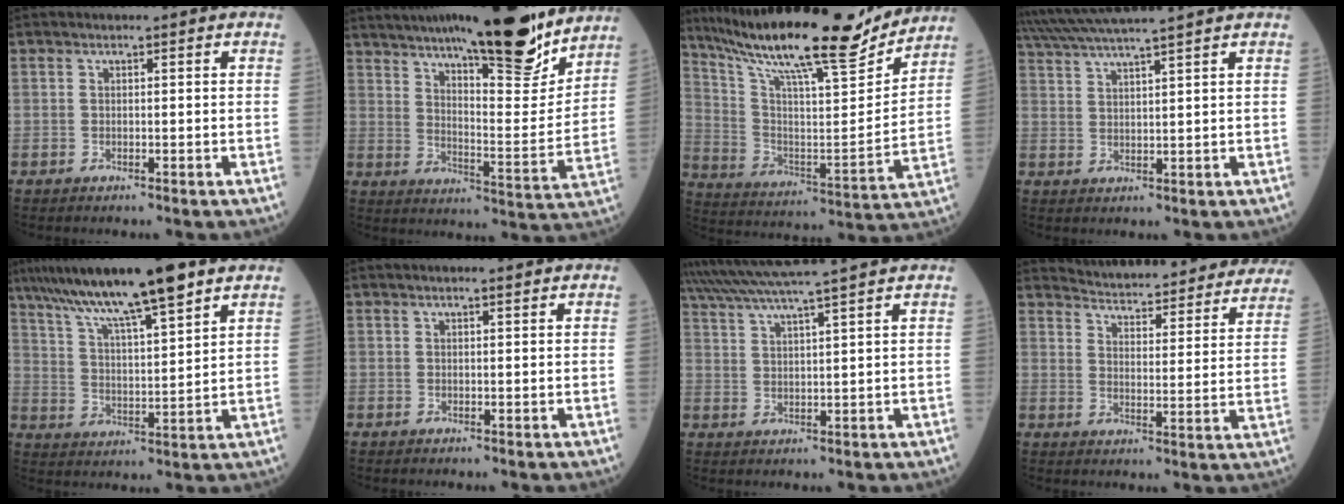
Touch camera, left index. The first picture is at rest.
{"total": 23.5, "force": [18.9, 3.8, 13.5], "torque": [-0.212, -0.010, 0.267]}
{"total": 23.3, "force": [20.0, 2.0, 11.9], "torque": [-0.218, -0.030, 0.315]}
{"total": 11.2, "force": [9.7, -1.5, 5.4], "torque": [-0.103, 0.021, 0.150]}
{"total": 15.1, "force": [10.8, 0.6, 10.5], "torque": [-0.185, 0.018, 0.187]}
{"total": 0.8, "force": [0.4, 0.0, 0.7], "torque": [-0.015, 0.002, 0.007]}
{"total": 11.0, "force": [9.4, -2.1, 5.3], "torque": [-0.101, 0.009, 0.145]}
{"total": 27.8, "force": [26.2, 4.1, 8.3], "torque": [-0.120, -0.068, 0.314]}